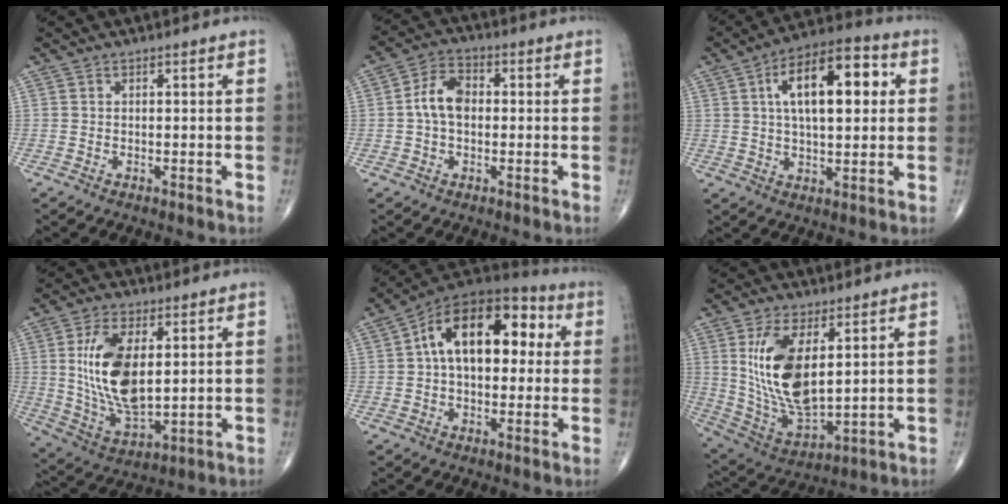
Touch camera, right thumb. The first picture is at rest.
{"total": 6.9, "force": [0.0, 4.6, 5.2], "torque": [-0.091, 0.020, -0.009]}
{"total": 16.0, "force": [3.8, 7.3, 13.8], "torque": [-0.199, 0.017, 0.053]}
{"total": 15.5, "force": [2.9, 7.8, 13.1], "torque": [-0.245, -0.021, 0.066]}
{"total": 18.3, "force": [3.2, 10.7, 14.6], "torque": [-0.197, 0.041, 0.037]}
{"total": 16.2, "force": [4.2, 7.6, 13.7], "torque": [-0.260, -0.025, 0.099]}